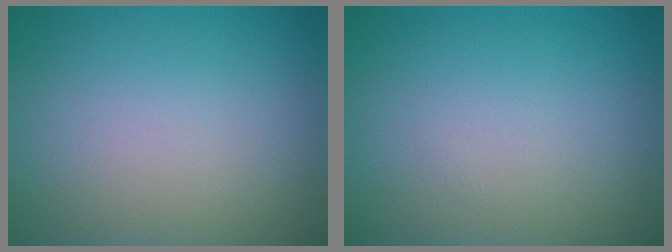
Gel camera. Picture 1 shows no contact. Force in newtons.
{"total": 0.0}